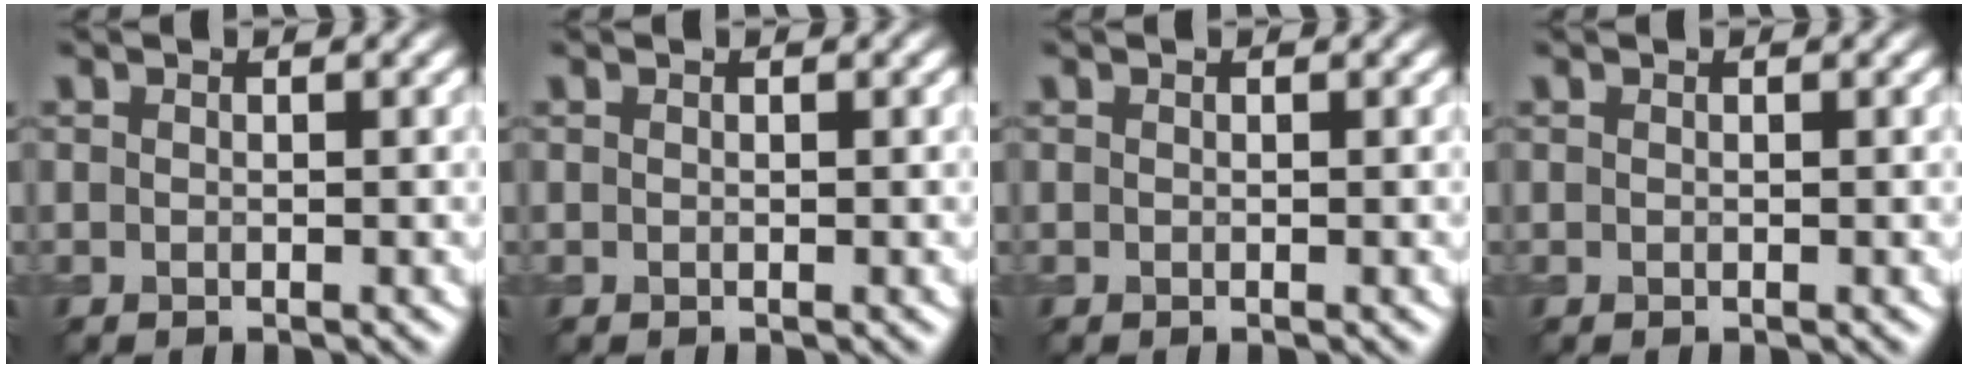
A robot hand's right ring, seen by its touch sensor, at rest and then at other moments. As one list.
[{"total": 0.0}, {"total": 0.0}, {"total": 0.0}]